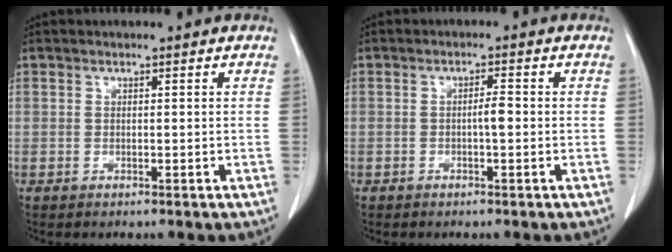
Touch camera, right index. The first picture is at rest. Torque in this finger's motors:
{"motor_torque": [0.31, -0.12, 0.07, 0.04]}